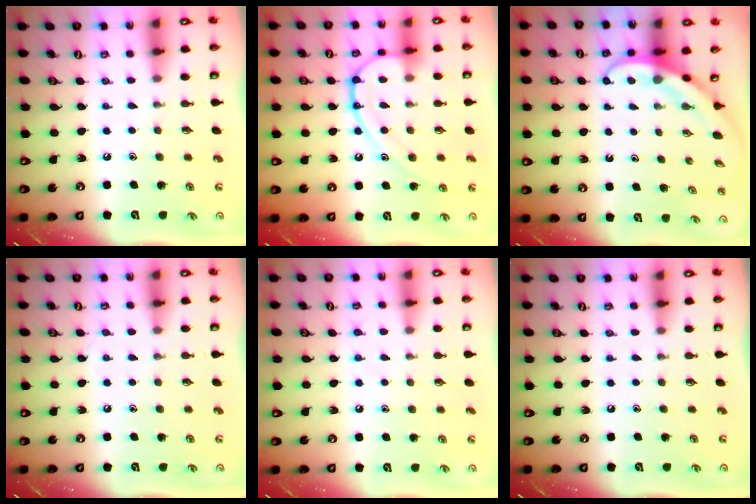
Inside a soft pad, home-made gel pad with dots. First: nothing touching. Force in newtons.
{"total": 13.1, "press": 13.0, "slide": 1.4}
{"total": 3.8, "press": 3.8, "slide": 0.3}
{"total": 4.1, "press": 4.0, "slide": 0.5}
{"total": 6.1, "press": 6.1, "slide": 0.6}
{"total": 0.0}